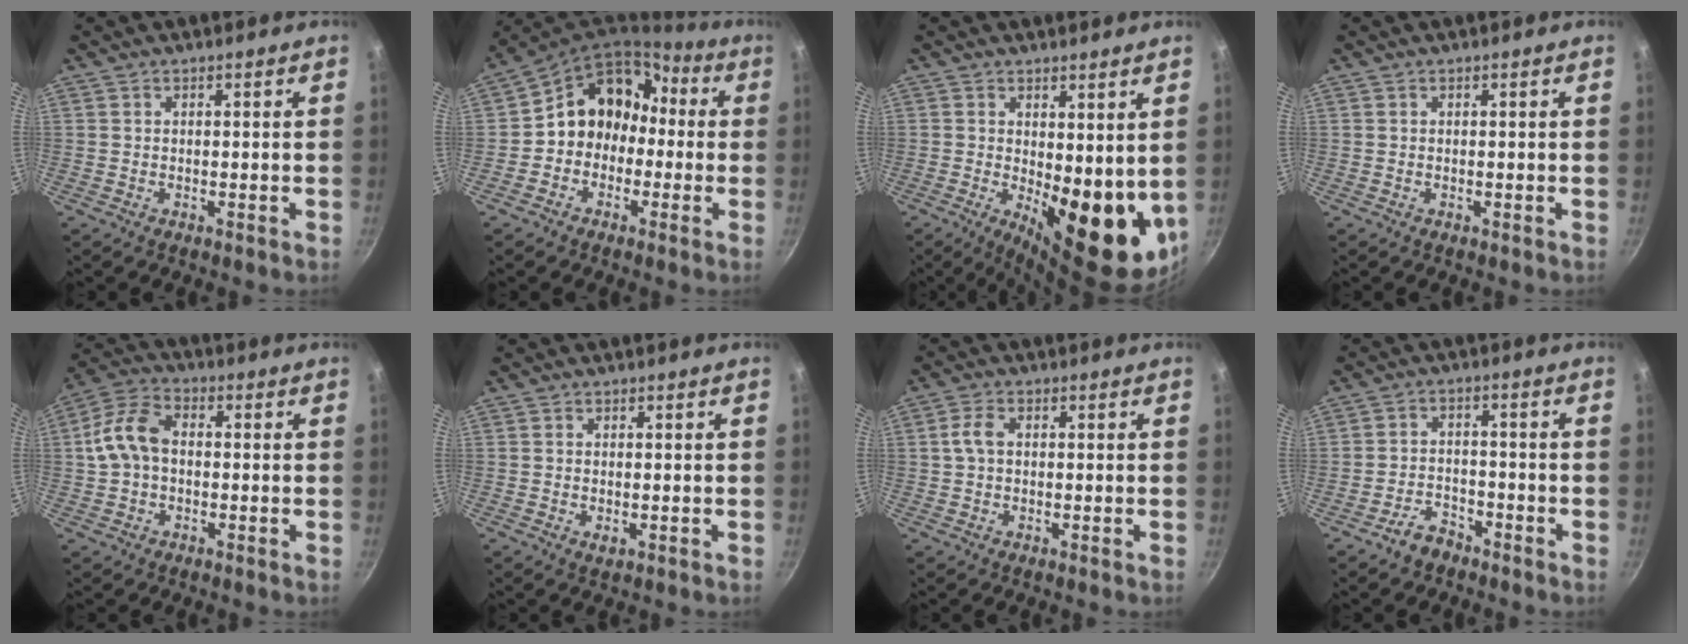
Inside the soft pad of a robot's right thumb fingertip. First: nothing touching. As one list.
[{"total": 12.5, "force": [-0.7, 10.8, 6.2], "torque": [-0.049, 0.059, -0.027]}, {"total": 14.9, "force": [0.1, 6.6, 13.3], "torque": [-0.135, -0.030, 0.018]}, {"total": 0.0}, {"total": 9.3, "force": [0.0, 6.6, 6.6], "torque": [-0.118, 0.031, -0.013]}, {"total": 1.6, "force": [-0.3, 0.9, 1.3], "torque": [-0.020, -0.003, -0.003]}, {"total": 3.7, "force": [0.4, 2.5, 2.7], "torque": [-0.050, 0.011, 0.003]}, {"total": 4.8, "force": [-3.6, 2.7, 1.8], "torque": [-0.020, 0.038, -0.063]}]